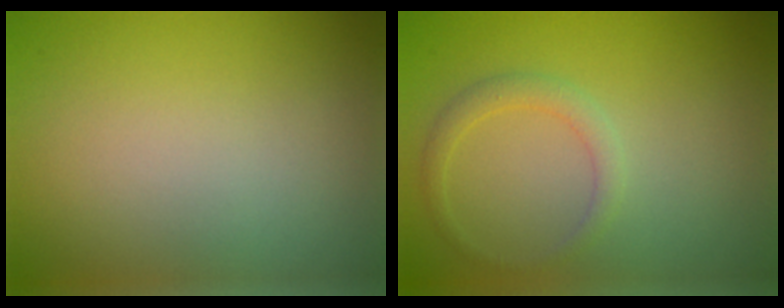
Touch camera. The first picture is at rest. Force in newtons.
{"total": 1.7, "press": 1.7, "slide": 0.1}